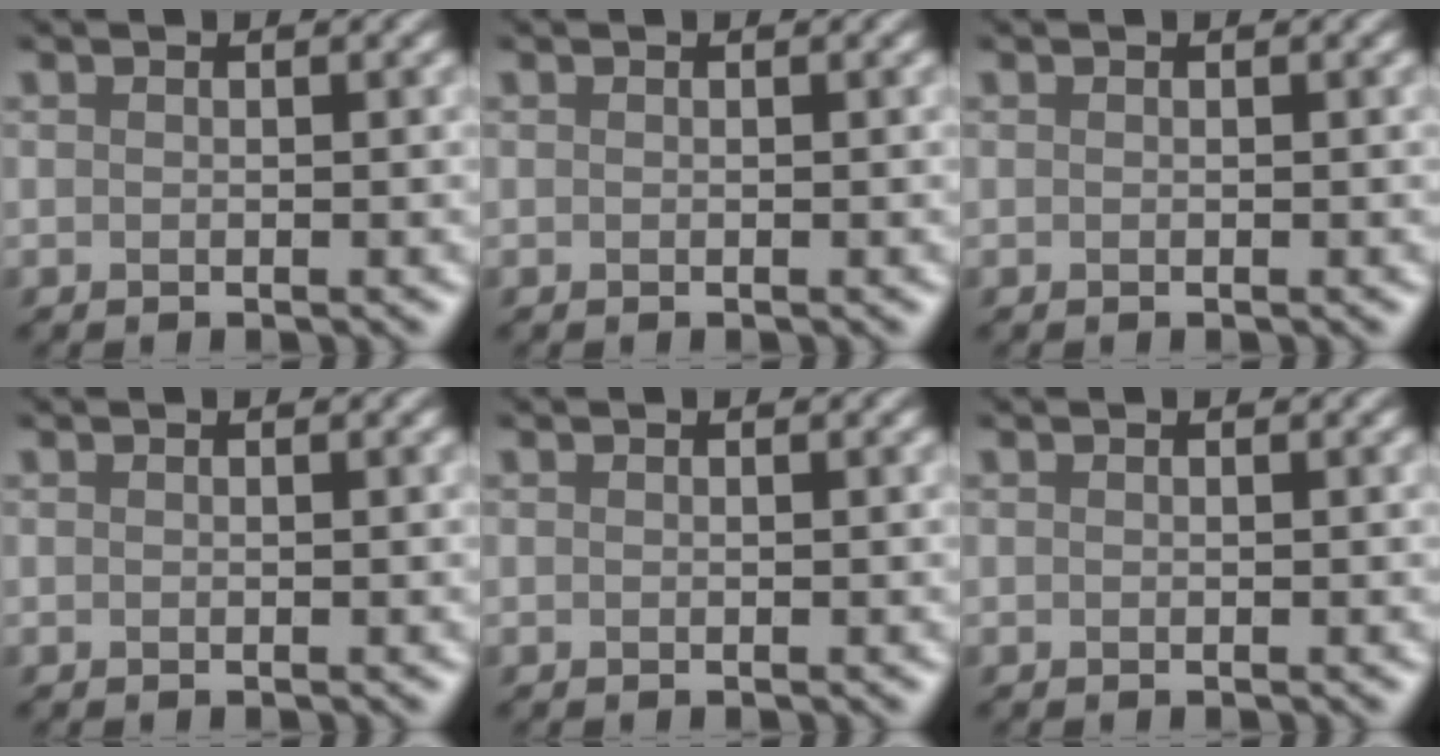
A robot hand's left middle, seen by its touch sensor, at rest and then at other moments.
{"total": 0.0}
{"total": 0.0}
{"total": 0.0}
{"total": 0.0}
{"total": 0.0}